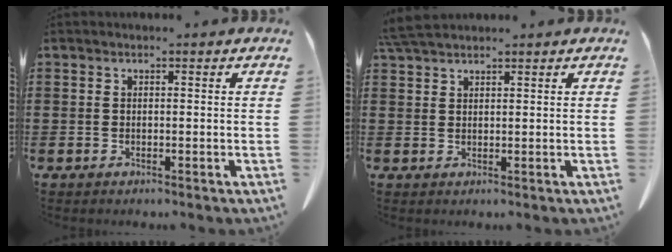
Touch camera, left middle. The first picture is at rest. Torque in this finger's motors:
{"motor_torque": [0.25, 0.03, 0.13, 0.04]}